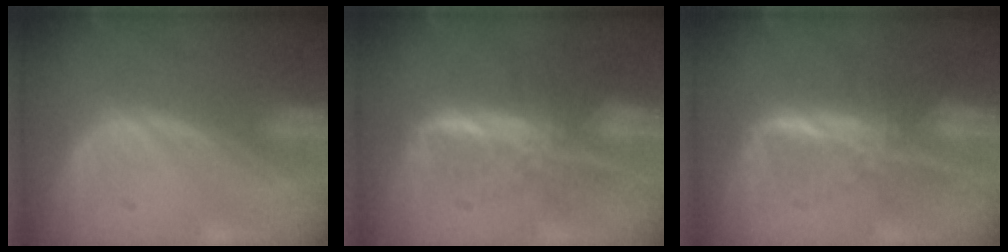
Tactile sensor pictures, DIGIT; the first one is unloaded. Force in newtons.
{"total": 8.2, "press": 7.0, "slide": 4.3}
{"total": 8.2, "press": 6.8, "slide": 4.5}